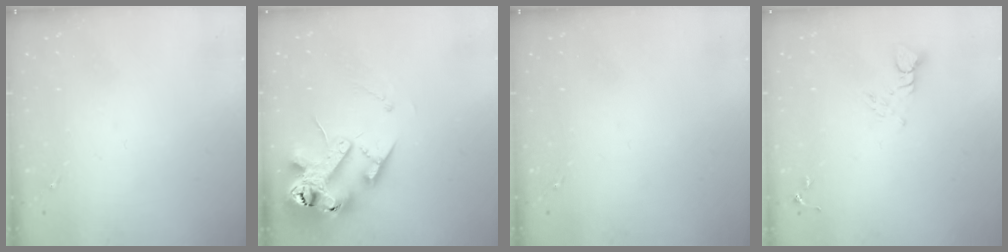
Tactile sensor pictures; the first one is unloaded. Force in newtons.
{"total": 18.8, "press": 18.6, "slide": 2.9}
{"total": 0.0}
{"total": 3.9, "press": 3.9, "slide": 0.5}